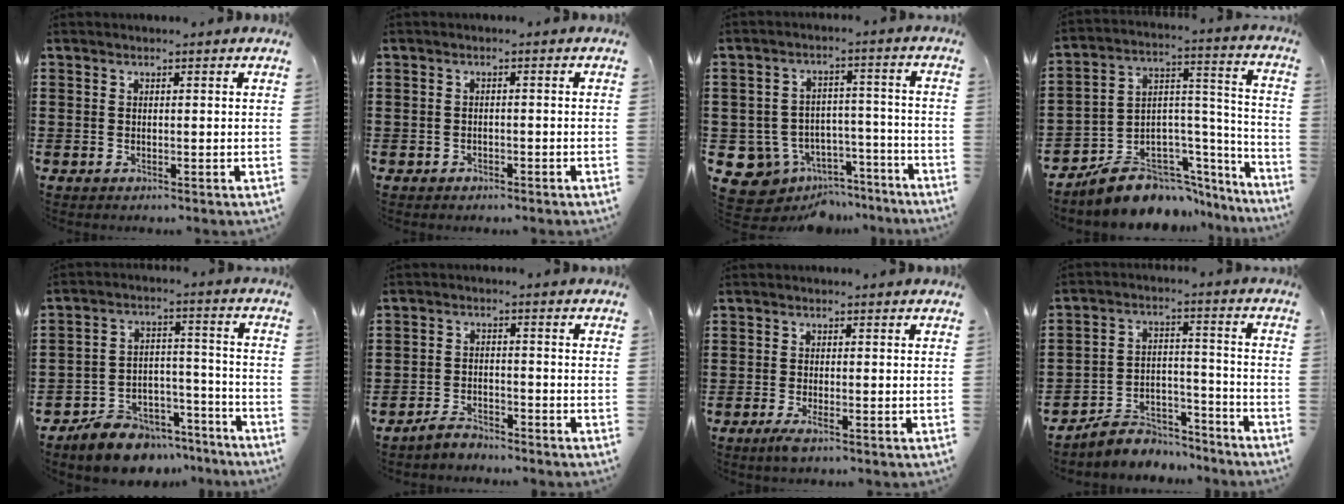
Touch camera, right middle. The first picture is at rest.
{"total": 0.9, "force": [-0.8, 0.5, 0.1], "torque": [-0.005, 0.000, -0.019]}
{"total": 6.9, "force": [-5.0, 4.6, 1.5], "torque": [-0.052, 0.017, -0.093]}
{"total": 9.6, "force": [-8.4, 4.2, 1.8], "torque": [-0.037, 0.013, -0.155]}
{"total": 7.9, "force": [-7.4, 2.9, 0.9], "torque": [-0.015, 0.031, -0.139]}
{"total": 2.8, "force": [-2.8, 0.5, 0.2], "torque": [-0.011, 0.004, -0.058]}
{"total": 1.7, "force": [-0.8, 0.2, 1.5], "torque": [-0.031, -0.007, -0.017]}
{"total": 6.4, "force": [-6.0, 2.1, 0.5], "torque": [-0.013, 0.017, -0.119]}